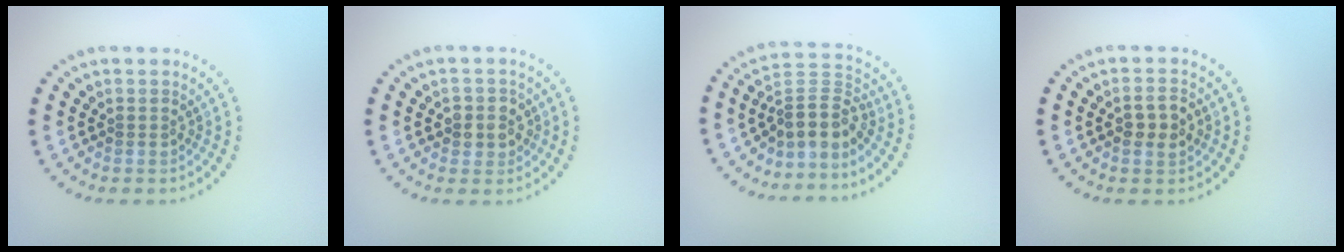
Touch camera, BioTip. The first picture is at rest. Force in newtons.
{"total": 2.4, "press": 2.2, "slide": 1.0}
{"total": 3.4, "press": 2.4, "slide": 2.4}
{"total": 2.5, "press": 2.5, "slide": 0.4}